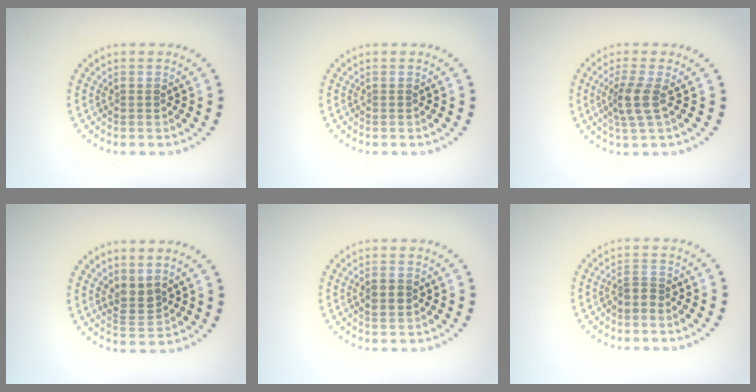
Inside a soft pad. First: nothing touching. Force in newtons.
{"total": 0.0}
{"total": 2.7, "press": 2.1, "slide": 1.8}
{"total": 2.2, "press": 1.8, "slide": 1.2}
{"total": 1.6, "press": 1.6, "slide": 0.1}
{"total": 1.3, "press": 0.9, "slide": 1.0}